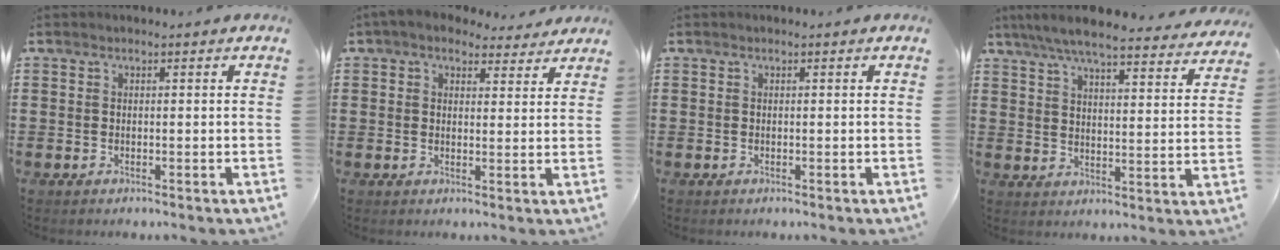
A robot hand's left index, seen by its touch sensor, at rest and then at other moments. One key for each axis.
{"total": 4.1, "fx": 3.5, "fy": 1.5, "fz": 1.4, "tx": -0.040, "ty": -0.009, "tz": 0.064}
{"total": 0.0}
{"total": 6.8, "fx": 6.1, "fy": 0.2, "fz": 3.0, "tx": -0.082, "ty": -0.032, "tz": 0.106}